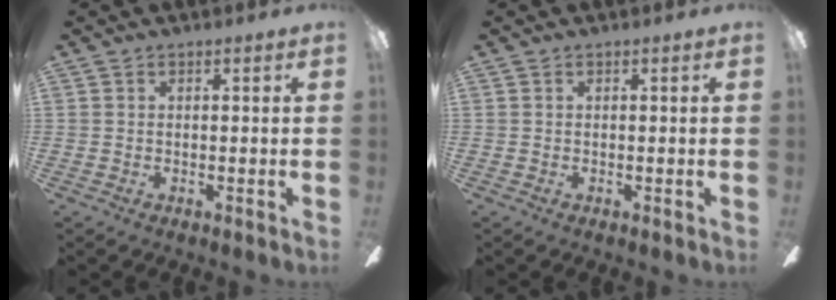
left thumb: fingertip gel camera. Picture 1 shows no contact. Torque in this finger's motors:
{"motor_torque": [0.25, 0.24, 0.00, 0.00, 0.00]}